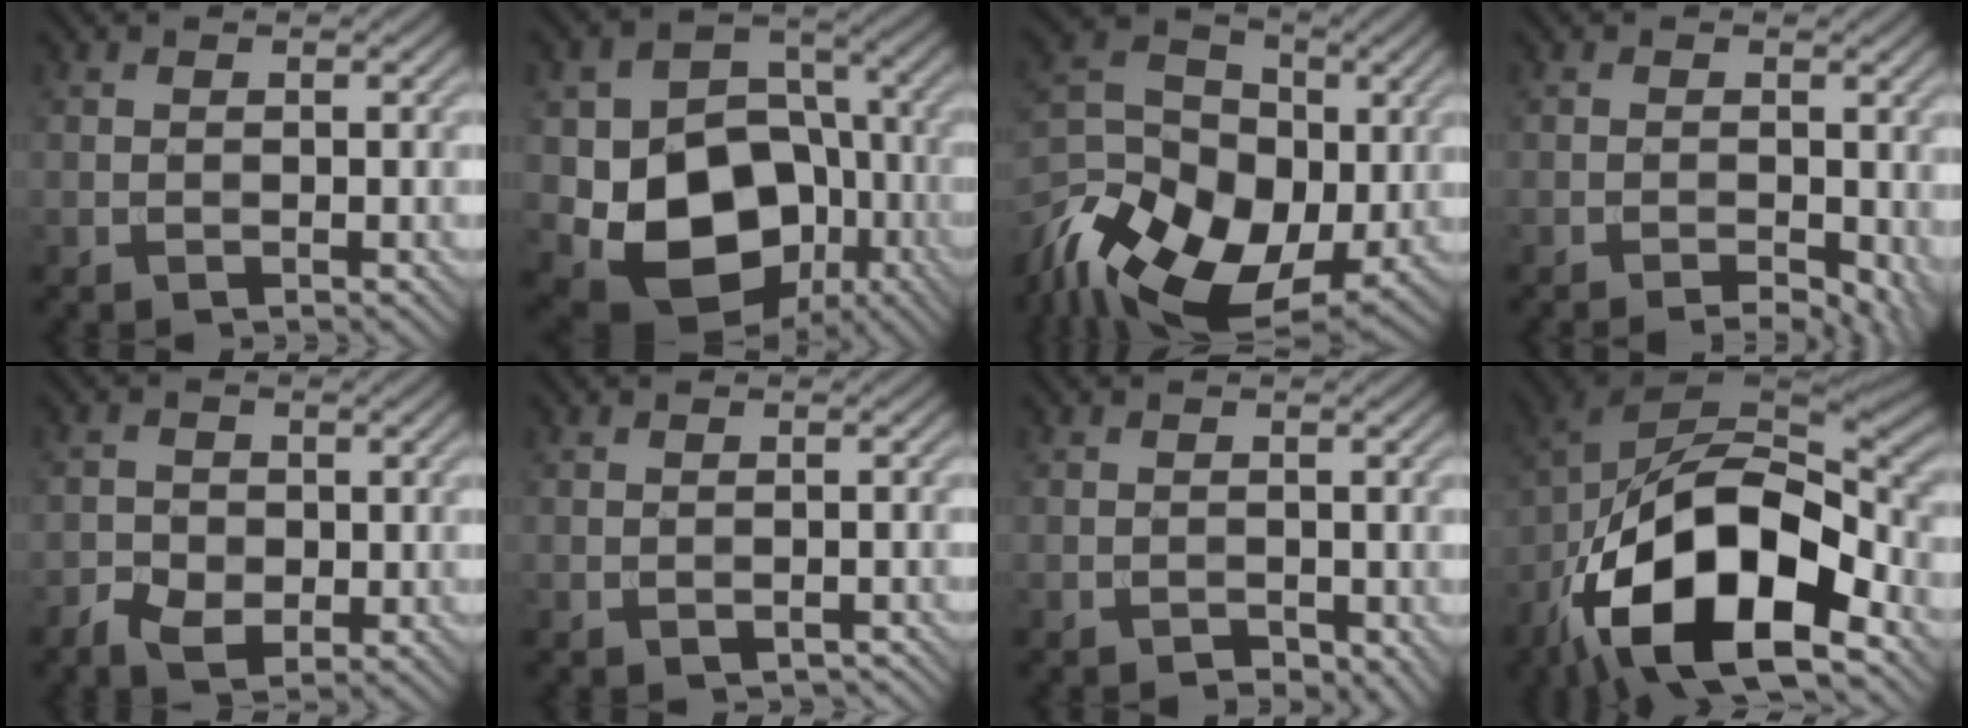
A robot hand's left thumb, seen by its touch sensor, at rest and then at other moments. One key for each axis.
{"total": 14.7, "fx": -3.9, "fy": 11.4, "fz": 8.5, "tx": -0.148, "ty": -0.039, "tz": -0.066}
{"total": 16.2, "fx": -6.7, "fy": 11.0, "fz": 9.9, "tx": -0.237, "ty": -0.015, "tz": -0.120}
{"total": 4.7, "fx": -2.1, "fy": 2.0, "fz": 3.7, "tx": -0.045, "ty": -0.004, "tz": -0.021}
{"total": 3.4, "fx": -1.3, "fy": 2.5, "fz": 1.9, "tx": -0.040, "ty": -0.007, "tz": -0.027}
{"total": 1.1, "fx": -0.6, "fy": 0.5, "fz": 0.7, "tx": -0.011, "ty": -0.003, "tz": -0.009}
{"total": 1.2, "fx": -0.7, "fy": 0.7, "fz": 0.7, "tx": -0.010, "ty": -0.005, "tz": -0.012}
{"total": 19.2, "fx": -8.4, "fy": 9.6, "fz": 14.4, "tx": -0.271, "ty": -0.022, "tz": -0.147}